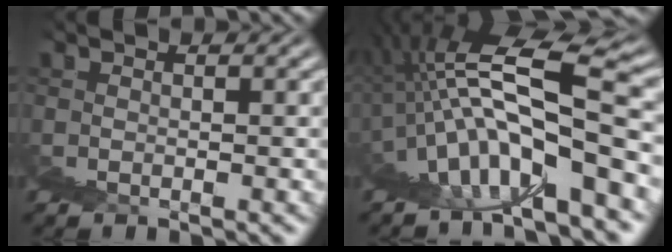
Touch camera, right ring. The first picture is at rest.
{"total": 12.1, "force": [4.2, 3.9, 10.7], "torque": [-0.175, 0.044, 0.054]}